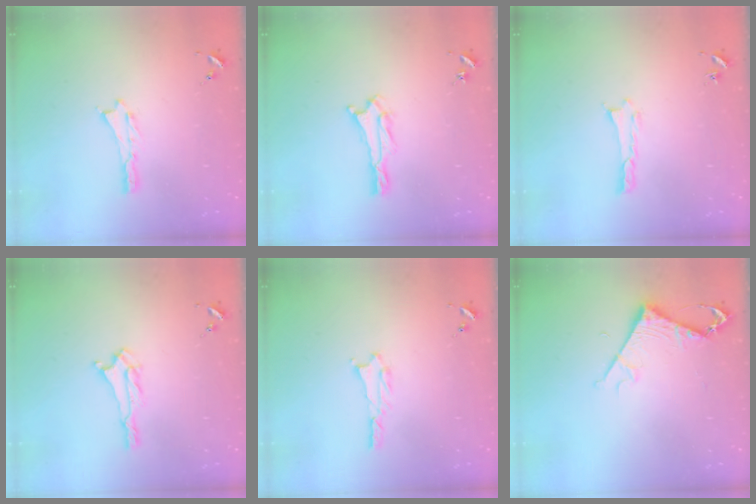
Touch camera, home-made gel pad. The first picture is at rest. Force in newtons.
{"total": 0.7, "press": 0.7, "slide": 0.1}
{"total": 0.0}
{"total": 1.9, "press": 1.9, "slide": 0.4}
{"total": 1.0, "press": 1.0, "slide": 0.1}
{"total": 5.3, "press": 5.2, "slide": 0.5}